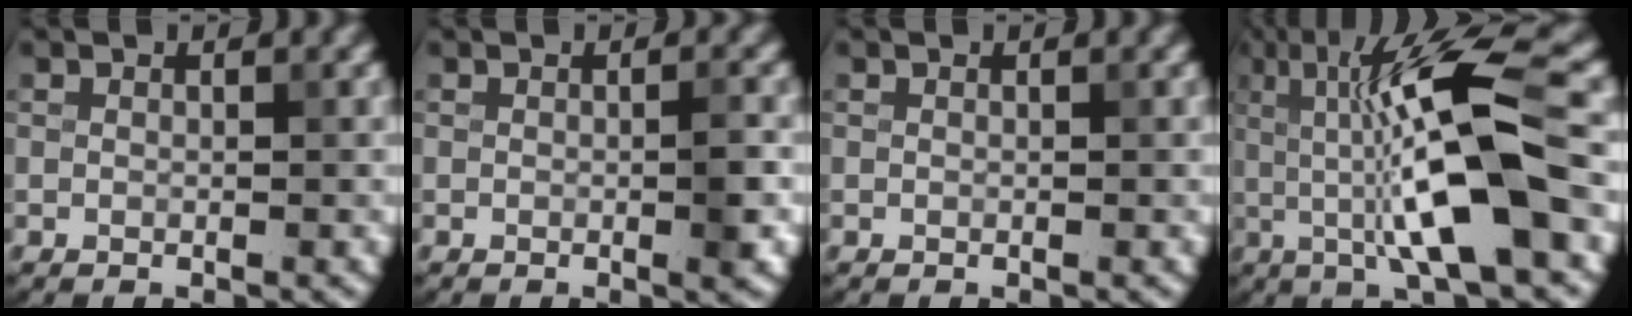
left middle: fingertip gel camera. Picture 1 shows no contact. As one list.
[{"total": 1.8, "force": [-0.2, 0.2, 1.8], "torque": [-0.028, -0.003, -0.004]}, {"total": 0.0}, {"total": 11.2, "force": [0.3, 2.2, 11.0], "torque": [-0.180, 0.003, 0.006]}]